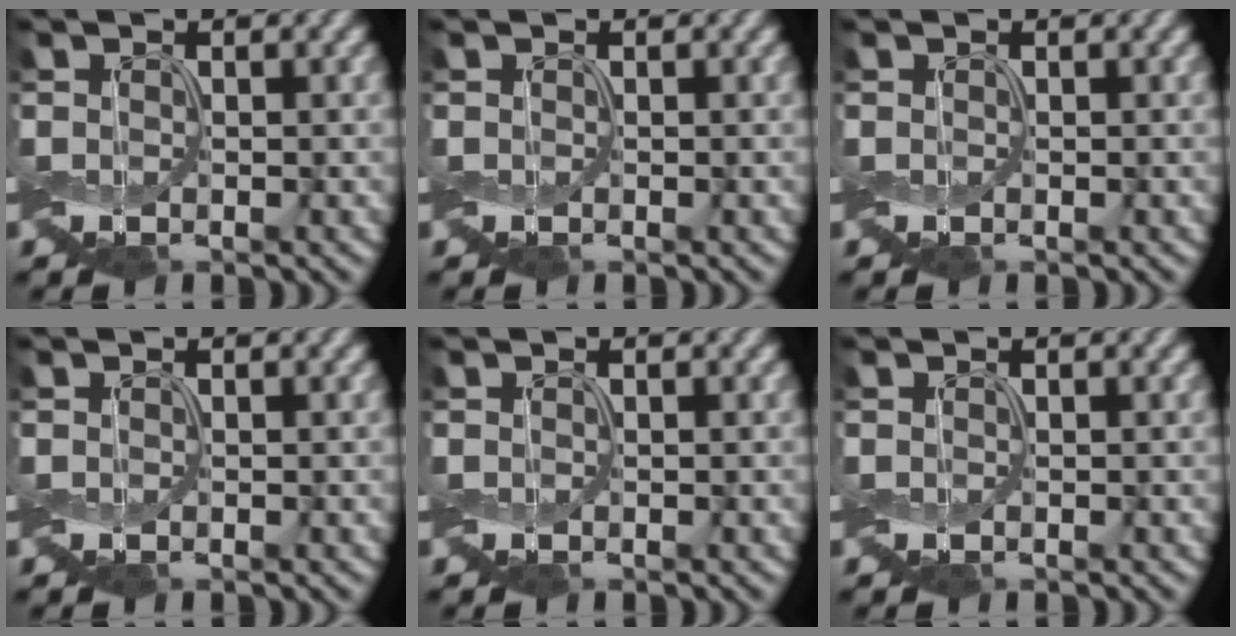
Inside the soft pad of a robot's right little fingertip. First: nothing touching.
{"total": 0.0}
{"total": 0.0}
{"total": 0.0}
{"total": 0.0}
{"total": 0.0}